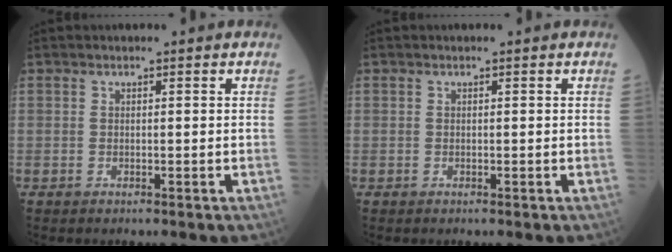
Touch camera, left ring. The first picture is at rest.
{"total": 0.0}